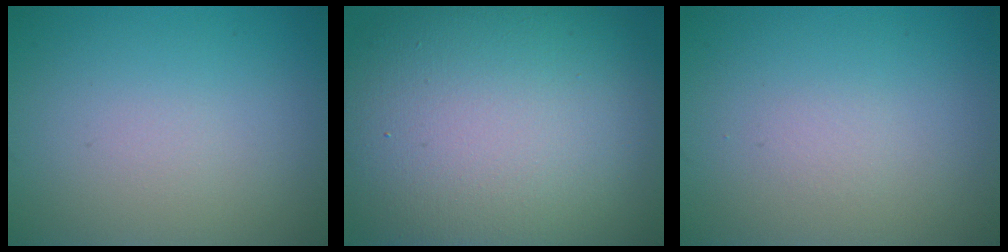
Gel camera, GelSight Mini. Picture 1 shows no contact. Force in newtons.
{"total": 16.4, "press": 16.4, "slide": 1.5}
{"total": 0.6, "press": 0.6, "slide": 0.1}